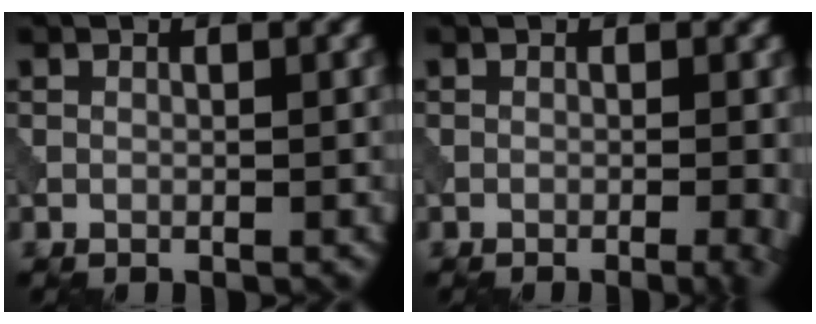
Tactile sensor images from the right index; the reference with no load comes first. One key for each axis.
{"total": 2.5, "fx": -0.7, "fy": 0.7, "fz": 2.3, "tx": -0.021, "ty": 0.002, "tz": -0.011}